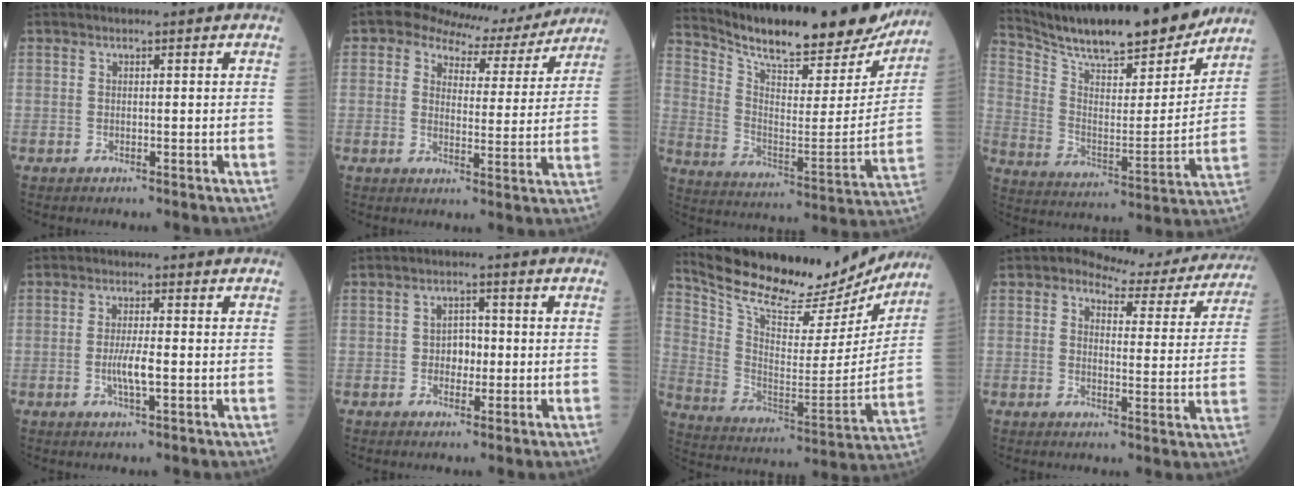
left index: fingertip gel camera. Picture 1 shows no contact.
{"total": 9.6, "force": [8.7, 3.7, 2.0], "torque": [-0.031, 0.010, 0.106]}
{"total": 25.0, "force": [22.1, 5.2, 10.4], "torque": [-0.170, -0.044, 0.313]}
{"total": 21.3, "force": [19.1, 2.9, 9.1], "torque": [-0.163, -0.016, 0.297]}
{"total": 3.8, "force": [-0.8, 0.5, 3.7], "torque": [-0.075, -0.004, -0.016]}
{"total": 3.1, "force": [-0.4, 2.1, 2.2], "torque": [-0.031, 0.009, -0.008]}
{"total": 25.0, "force": [22.3, 6.3, 9.3], "torque": [-0.170, -0.027, 0.333]}
{"total": 12.9, "force": [11.6, 4.4, 3.6], "torque": [-0.026, -0.010, 0.117]}